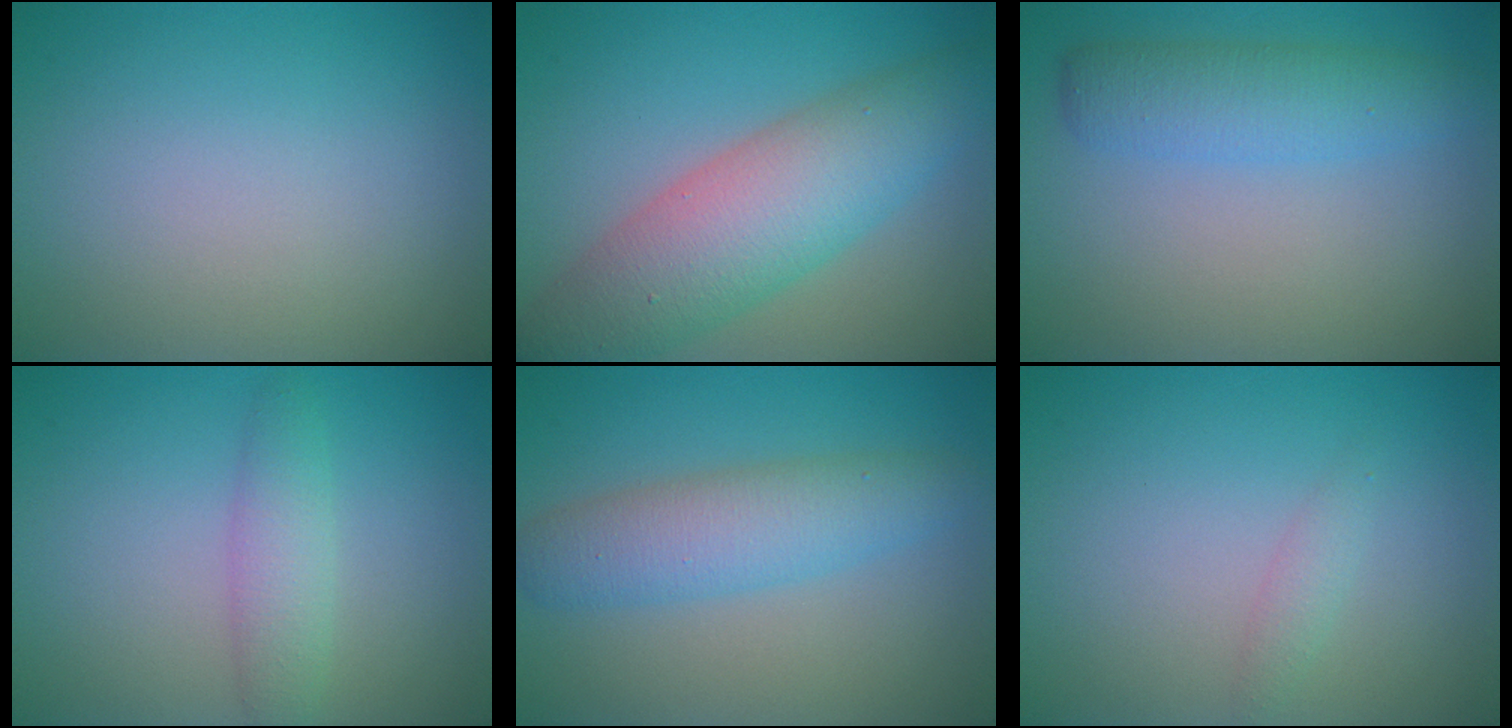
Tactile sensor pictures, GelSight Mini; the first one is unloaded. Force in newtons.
{"total": 8.2, "press": 8.2, "slide": 0.1}
{"total": 3.7, "press": 3.7, "slide": 0.1}
{"total": 2.4, "press": 2.4, "slide": 0.1}
{"total": 4.6, "press": 4.6, "slide": 0.1}
{"total": 1.0, "press": 1.0, "slide": 0.0}